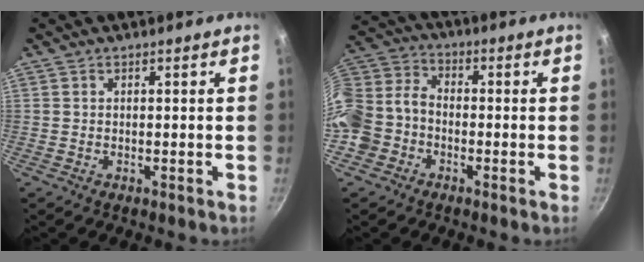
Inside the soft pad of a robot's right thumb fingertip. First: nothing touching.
{"total": 13.2, "force": [-4.7, 10.3, 6.8], "torque": [-0.137, 0.059, -0.110]}